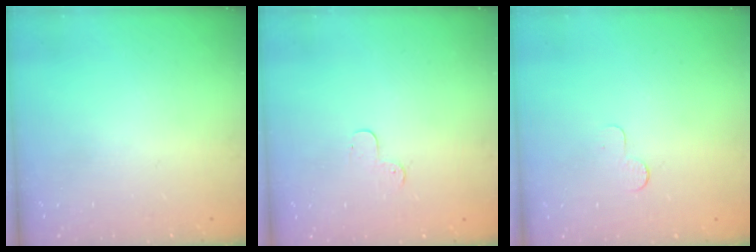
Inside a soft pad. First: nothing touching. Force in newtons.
{"total": 3.3, "press": 3.3, "slide": 0.4}
{"total": 2.6, "press": 2.6, "slide": 0.2}